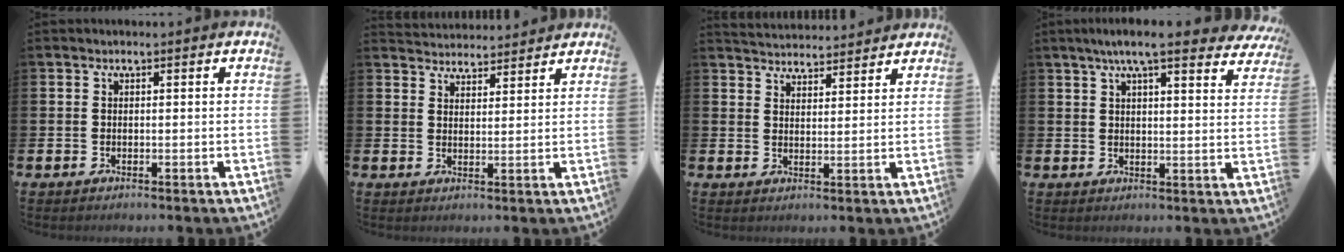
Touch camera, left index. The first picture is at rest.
{"total": 3.8, "force": [3.7, 0.7, -0.4], "torque": [0.000, -0.021, 0.068]}
{"total": 4.2, "force": [4.1, 0.4, -0.4], "torque": [-0.002, -0.028, 0.075]}
{"total": 7.1, "force": [6.2, 1.0, 3.5], "torque": [-0.065, -0.019, 0.106]}